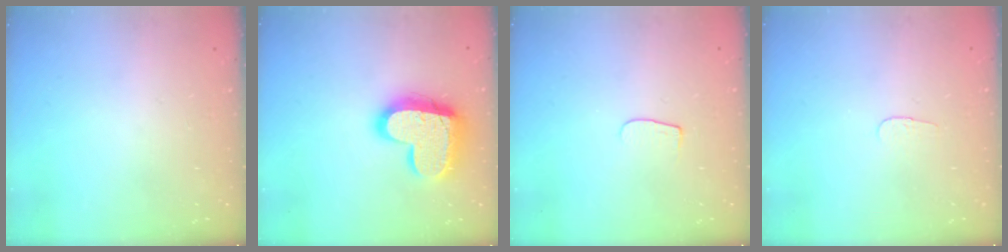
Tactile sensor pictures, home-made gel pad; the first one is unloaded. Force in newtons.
{"total": 18.4, "press": 18.3, "slide": 1.7}
{"total": 3.8, "press": 3.8, "slide": 0.5}
{"total": 2.8, "press": 2.8, "slide": 0.3}